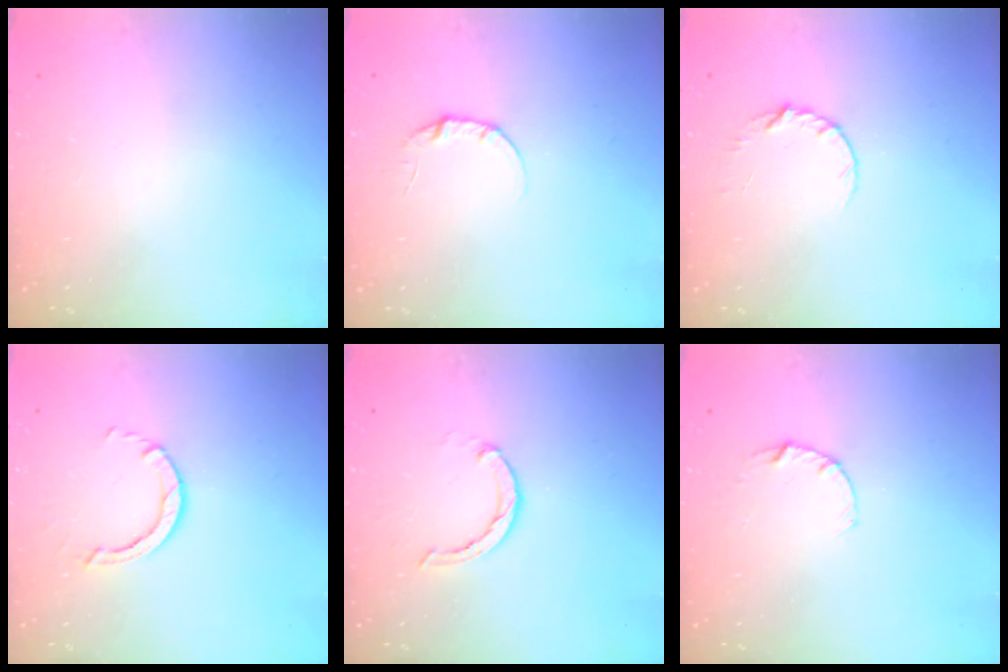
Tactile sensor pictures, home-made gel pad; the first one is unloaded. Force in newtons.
{"total": 4.0, "press": 4.0, "slide": 0.4}
{"total": 4.8, "press": 4.8, "slide": 0.5}
{"total": 2.6, "press": 2.6, "slide": 0.3}
{"total": 2.4, "press": 2.4, "slide": 0.4}
{"total": 3.2, "press": 3.2, "slide": 0.4}